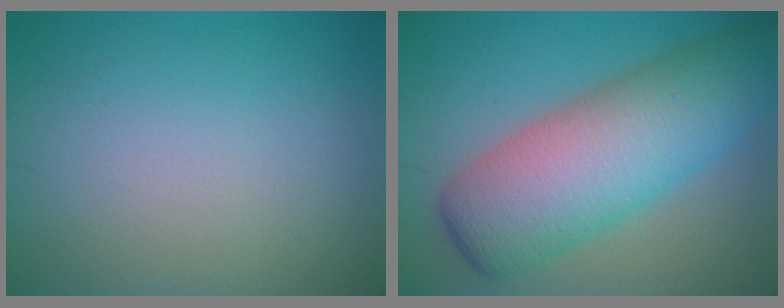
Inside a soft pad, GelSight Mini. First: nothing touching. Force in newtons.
{"total": 10.9, "press": 10.8, "slide": 0.4}